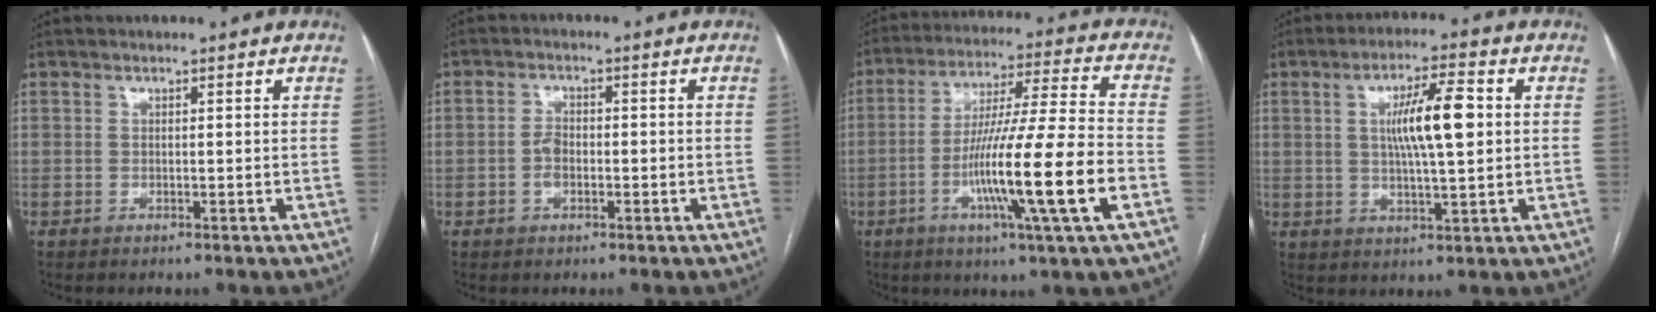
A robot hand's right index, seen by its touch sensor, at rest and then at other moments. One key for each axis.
{"total": 2.6, "fx": -0.8, "fy": 1.5, "fz": 2.0, "tx": -0.039, "ty": 0.008, "tz": -0.014}
{"total": 17.4, "fx": -5.3, "fy": -1.1, "fz": 16.6, "tx": -0.299, "ty": -0.011, "tz": -0.097}
{"total": 9.3, "fx": 1.5, "fy": 1.2, "fz": 9.1, "tx": -0.161, "ty": 0.008, "tz": 0.027}